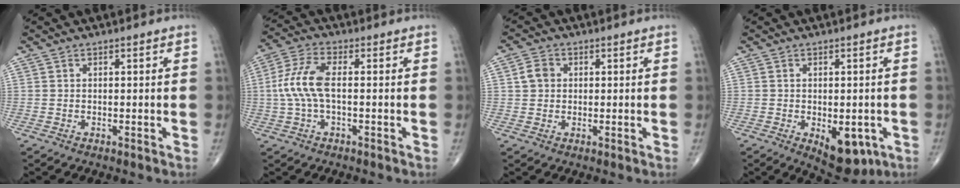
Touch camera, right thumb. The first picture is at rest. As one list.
[{"total": 8.3, "force": [-0.2, 3.4, 7.6], "torque": [-0.188, 0.020, -0.007]}, {"total": 3.4, "force": [0.6, 2.9, 1.7], "torque": [-0.023, 0.005, 0.007]}, {"total": 8.7, "force": [-2.8, 4.5, 6.9], "torque": [-0.072, -0.005, -0.025]}]